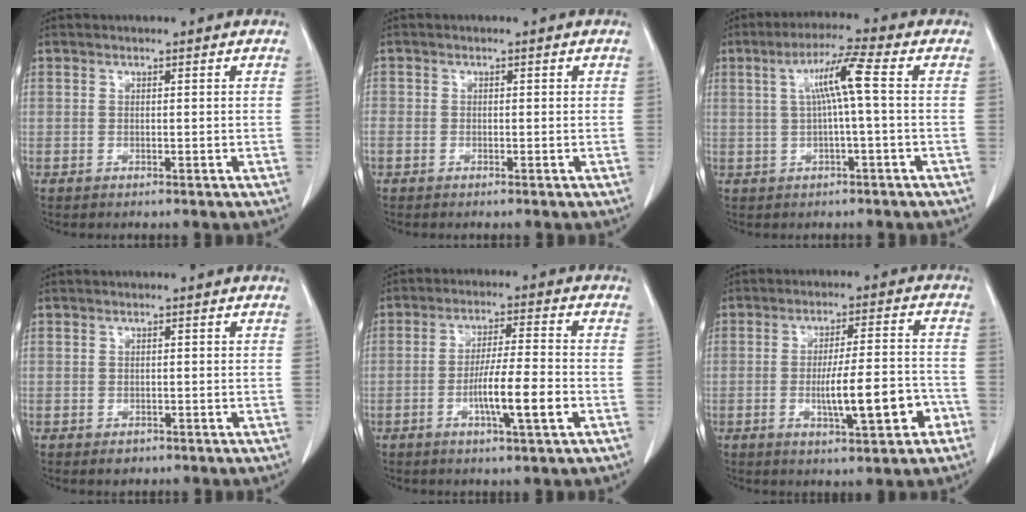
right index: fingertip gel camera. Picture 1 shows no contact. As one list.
[{"total": 2.1, "force": [-1.0, 1.7, 0.7], "torque": [-0.030, -0.002, -0.023]}, {"total": 6.5, "force": [0.8, -0.6, 6.4], "torque": [-0.116, 0.015, 0.018]}, {"total": 1.3, "force": [-0.7, 1.1, 0.4], "torque": [-0.004, 0.002, -0.004]}, {"total": 8.4, "force": [-2.8, 0.2, 7.9], "torque": [-0.140, -0.004, -0.052]}, {"total": 10.1, "force": [-3.5, 1.6, 9.3], "torque": [-0.153, 0.007, -0.048]}]